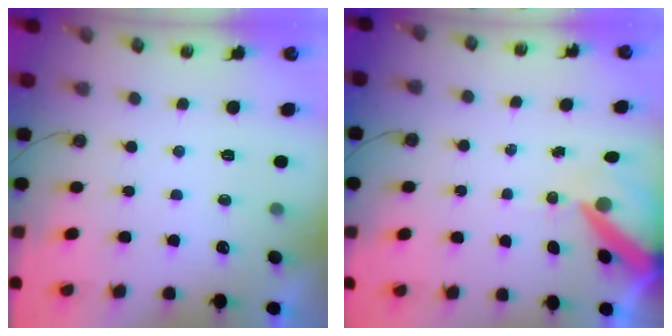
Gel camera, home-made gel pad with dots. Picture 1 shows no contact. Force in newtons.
{"total": 9.4, "press": 9.3, "slide": 1.5}